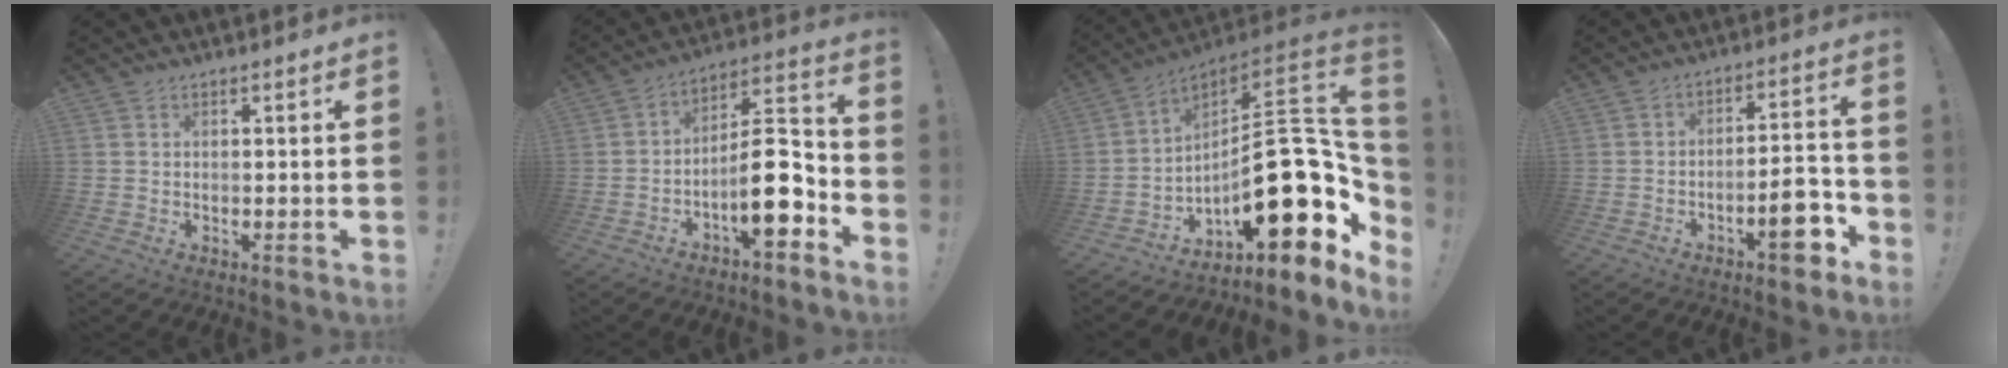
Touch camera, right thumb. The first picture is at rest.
{"total": 14.5, "force": [-5.3, 5.1, 12.5], "torque": [-0.189, 0.031, -0.081]}
{"total": 27.2, "force": [-4.3, 11.6, 24.3], "torque": [-0.354, 0.011, -0.060]}
{"total": 11.4, "force": [-5.6, 3.7, 9.2], "torque": [-0.109, 0.028, -0.091]}